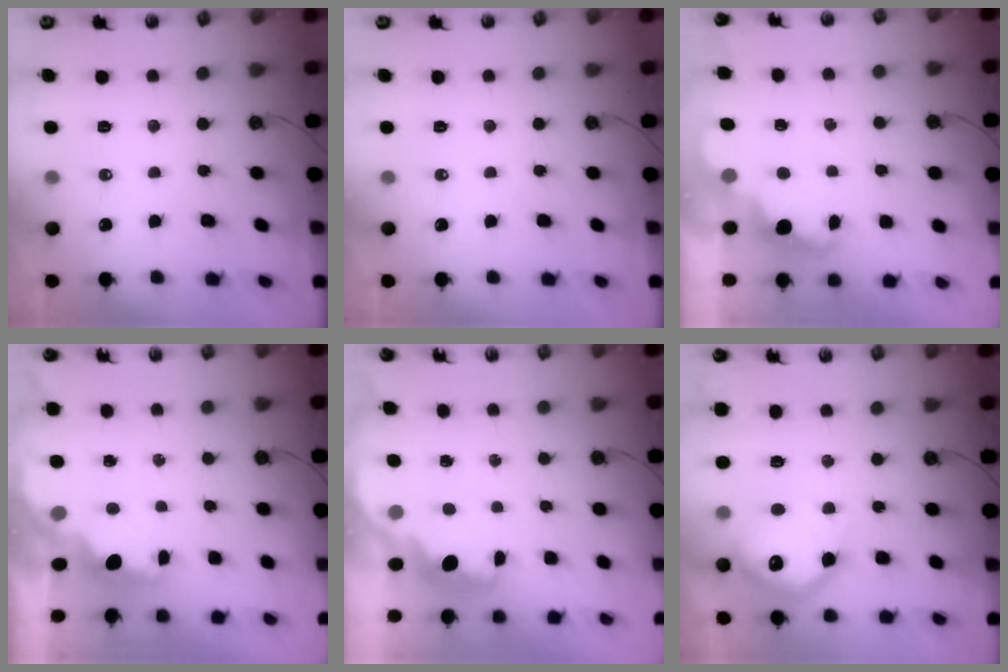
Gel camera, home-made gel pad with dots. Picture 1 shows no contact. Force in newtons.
{"total": 0.0}
{"total": 2.5, "press": 2.5, "slide": 0.5}
{"total": 1.8, "press": 1.6, "slide": 0.7}
{"total": 2.1, "press": 2.0, "slide": 0.7}
{"total": 15.2, "press": 15.2, "slide": 1.1}